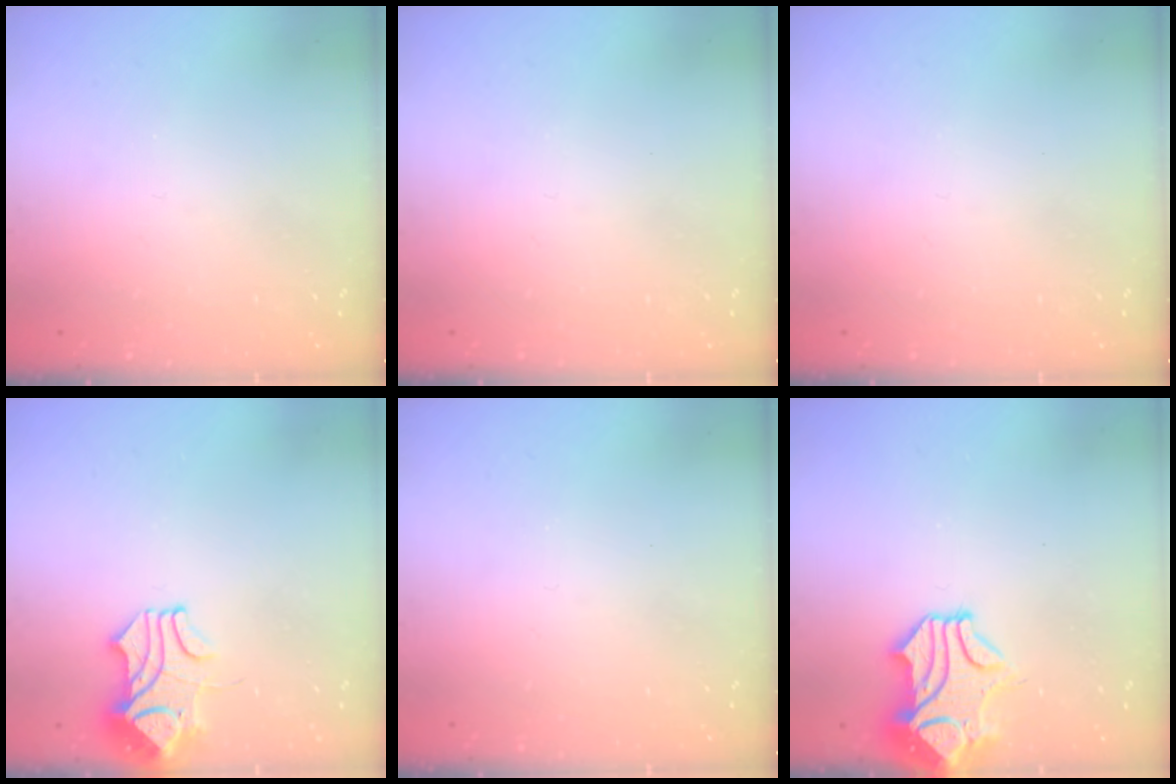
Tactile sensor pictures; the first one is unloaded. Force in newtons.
{"total": 0.0}
{"total": 0.0}
{"total": 2.2, "press": 2.0, "slide": 0.7}
{"total": 0.0}
{"total": 2.1, "press": 1.6, "slide": 1.3}